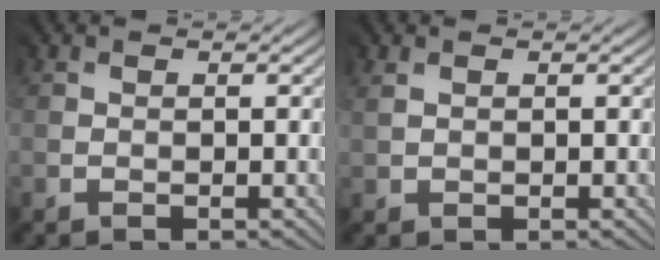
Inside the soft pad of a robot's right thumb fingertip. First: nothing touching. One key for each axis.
{"total": 1.8, "fx": 1.1, "fy": 1.1, "fz": 0.8, "tx": -0.013, "ty": 0.002, "tz": 0.025}